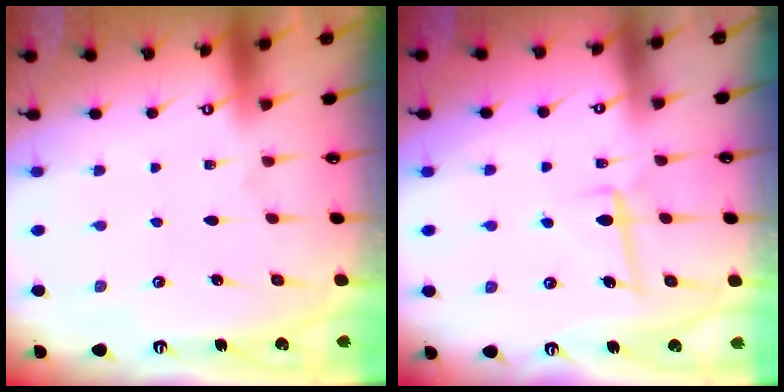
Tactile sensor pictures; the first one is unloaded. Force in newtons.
{"total": 6.0, "press": 5.8, "slide": 1.3}